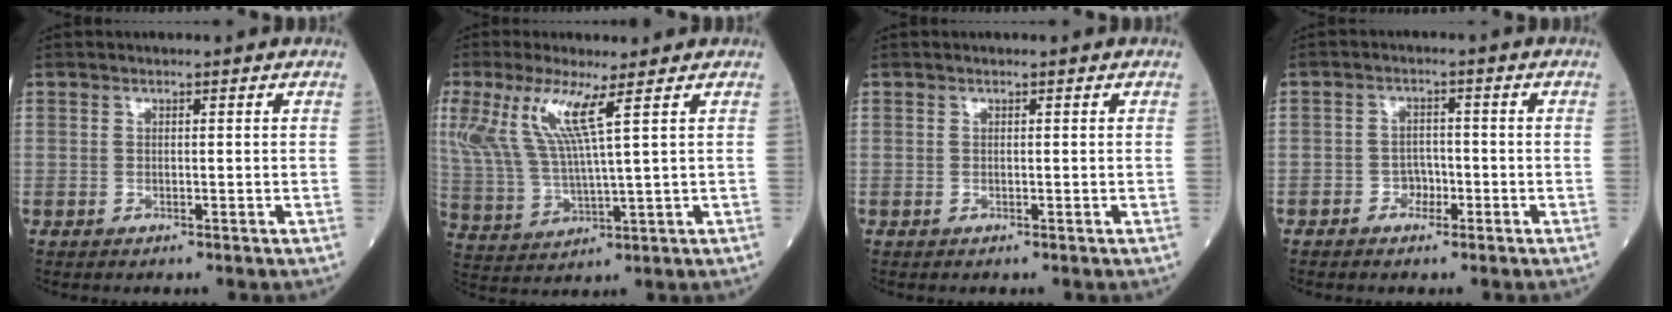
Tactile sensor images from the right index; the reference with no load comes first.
{"total": 9.7, "force": [4.6, 0.3, 8.6], "torque": [-0.202, 0.004, 0.094]}
{"total": 0.0}
{"total": 2.5, "force": [-1.4, 1.8, 1.1], "torque": [-0.012, 0.009, -0.025]}